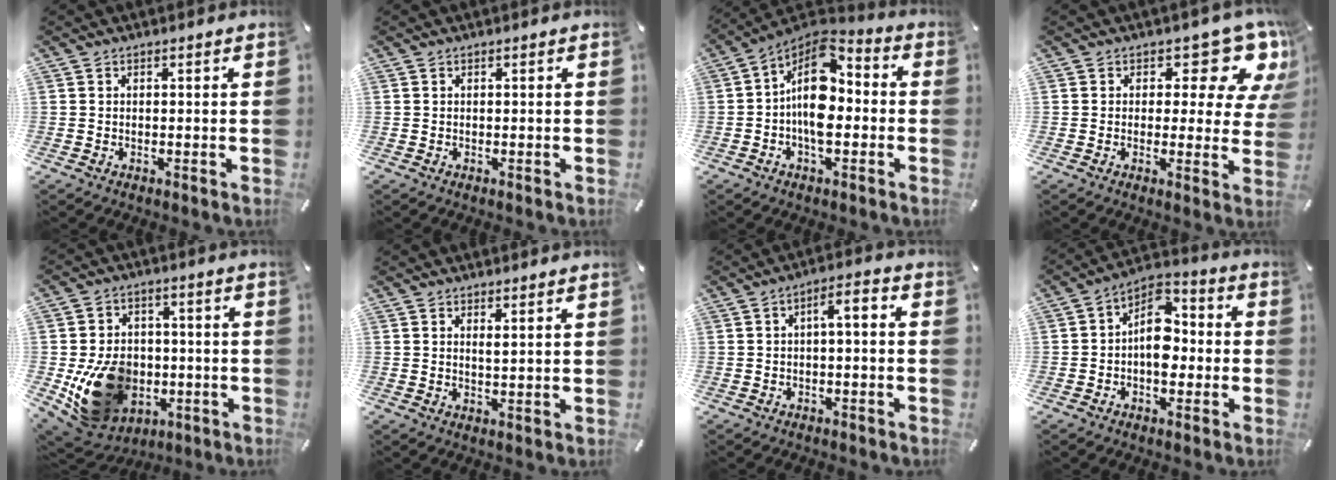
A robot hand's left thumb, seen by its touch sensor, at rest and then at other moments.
{"total": 0.0}
{"total": 13.3, "force": [-1.5, 7.8, 10.6], "torque": [-0.203, -0.007, -0.031]}
{"total": 11.7, "force": [6.9, 5.7, 7.5], "torque": [-0.082, -0.058, 0.116]}
{"total": 16.5, "force": [-3.4, 13.4, 9.0], "torque": [-0.172, 0.008, -0.050]}
{"total": 1.7, "force": [1.3, -0.2, 1.1], "torque": [-0.022, -0.004, 0.022]}
{"total": 4.2, "force": [-1.7, 1.5, 3.6], "torque": [-0.064, 0.016, -0.035]}
{"total": 9.5, "force": [-1.1, 6.6, 6.7], "torque": [-0.110, 0.005, -0.023]}